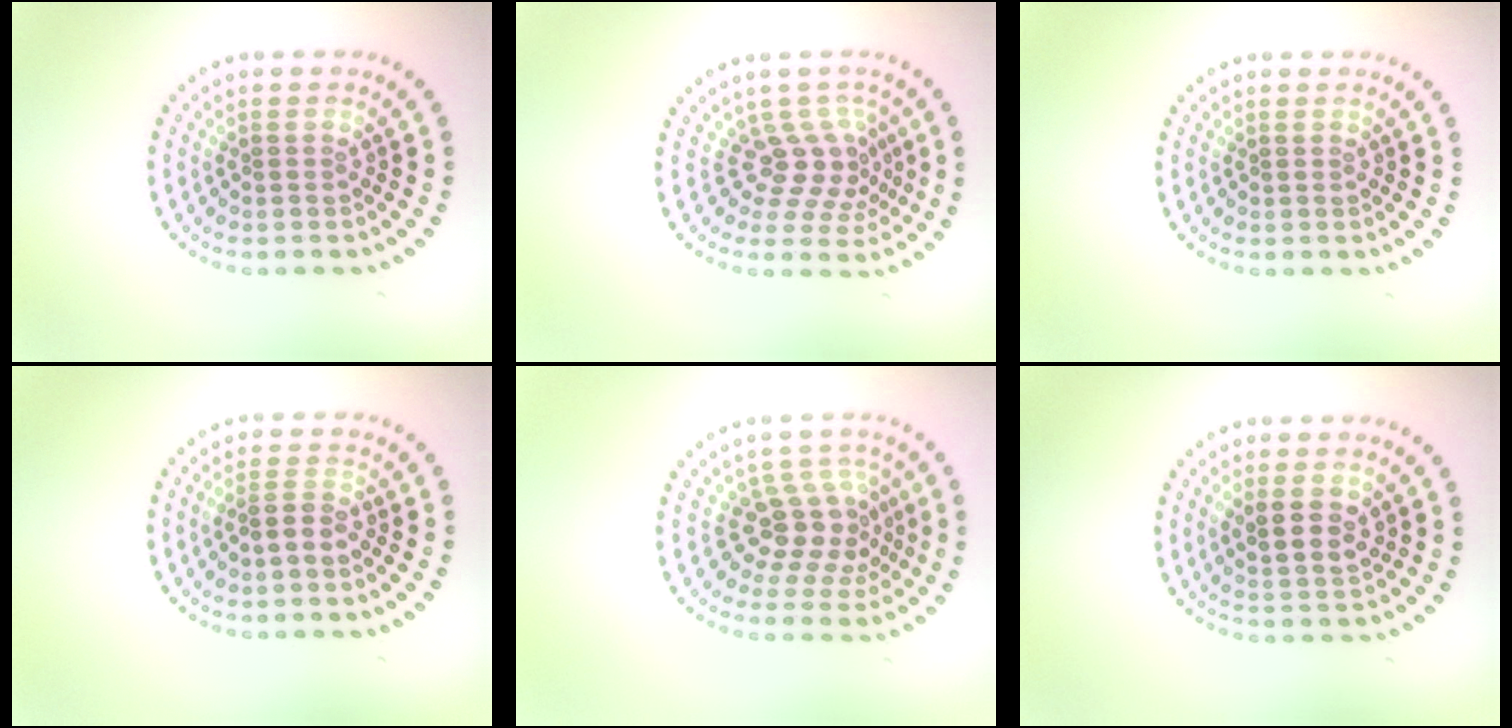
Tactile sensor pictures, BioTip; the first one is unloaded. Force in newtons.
{"total": 3.7, "press": 2.6, "slide": 2.5}
{"total": 0.0}
{"total": 1.7, "press": 1.5, "slide": 0.8}
{"total": 4.0, "press": 3.2, "slide": 2.5}
{"total": 2.9, "press": 2.7, "slide": 1.0}